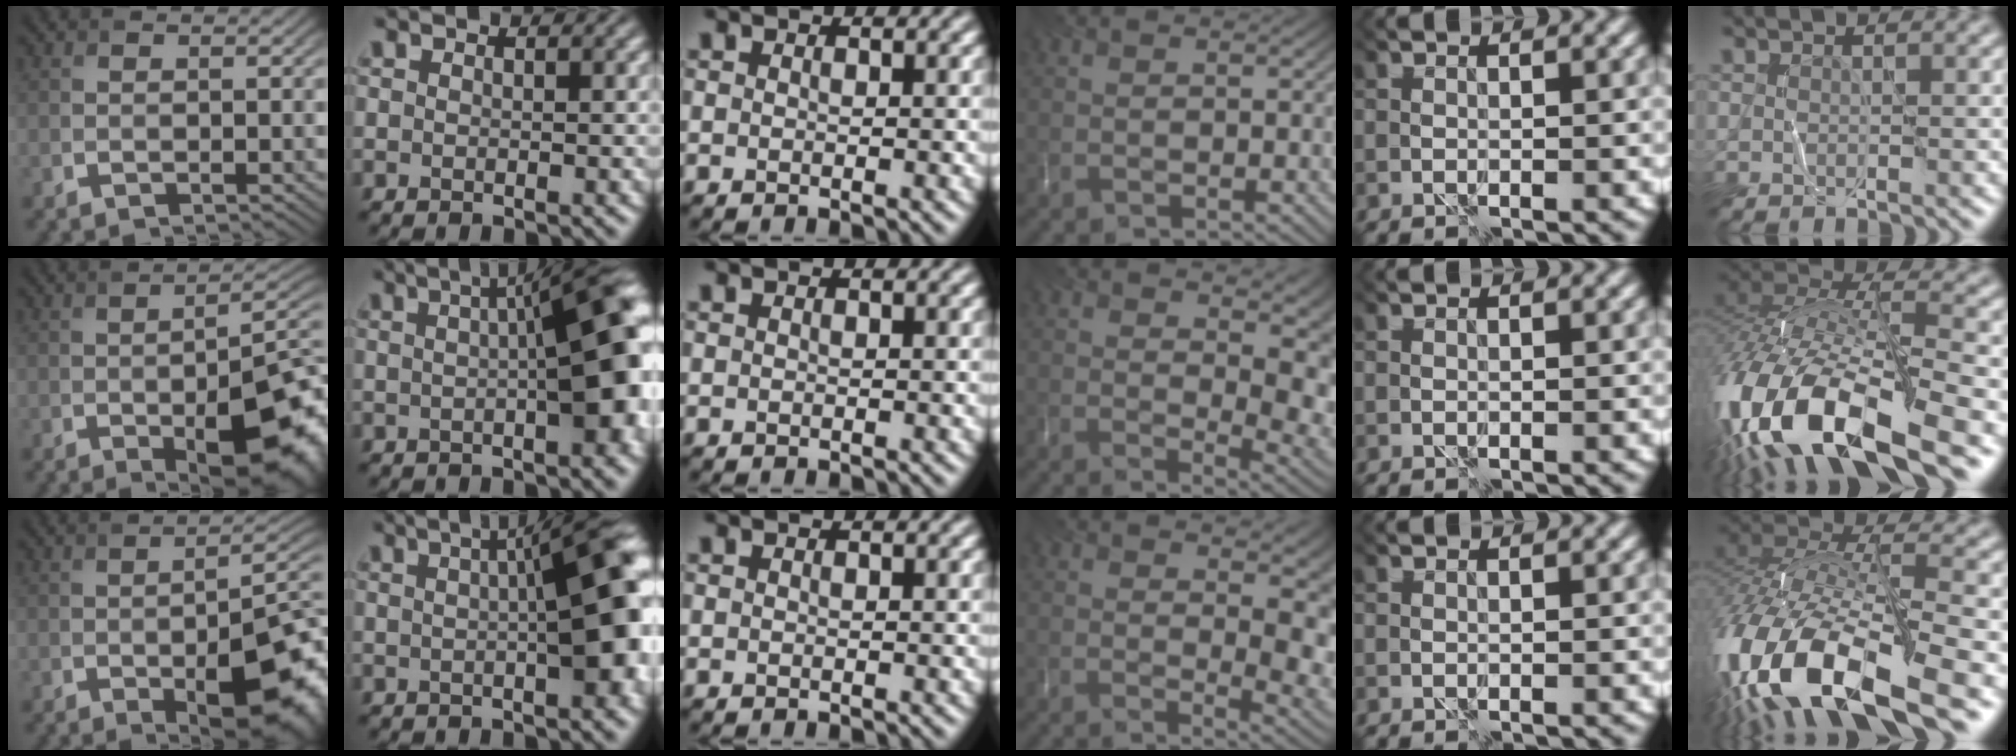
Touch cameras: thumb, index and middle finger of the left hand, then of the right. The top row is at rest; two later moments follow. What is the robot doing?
{"motion": "wrap", "object": "string"}